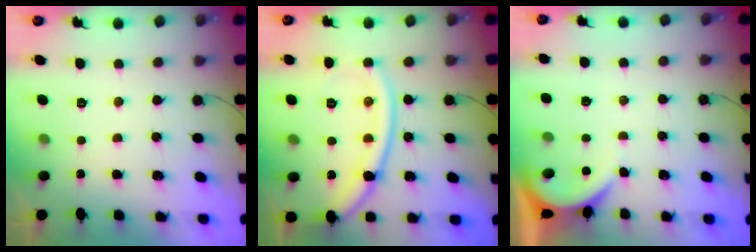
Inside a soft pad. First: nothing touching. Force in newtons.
{"total": 14.1, "press": 14.0, "slide": 0.8}
{"total": 2.9, "press": 2.8, "slide": 0.3}